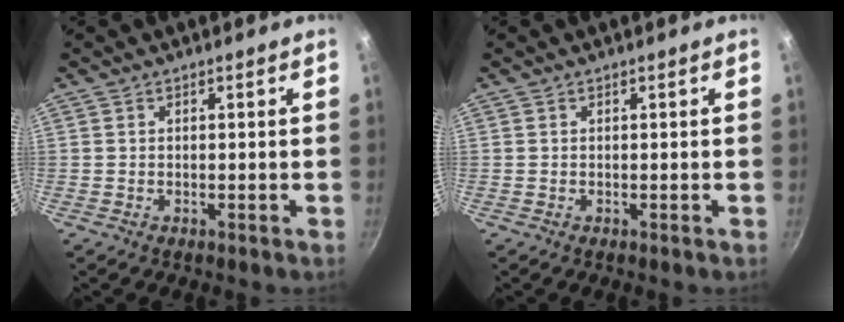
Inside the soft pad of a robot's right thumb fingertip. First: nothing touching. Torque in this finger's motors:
{"motor_torque": [-0.01, 0.02, 0.00, 0.00, 0.00]}